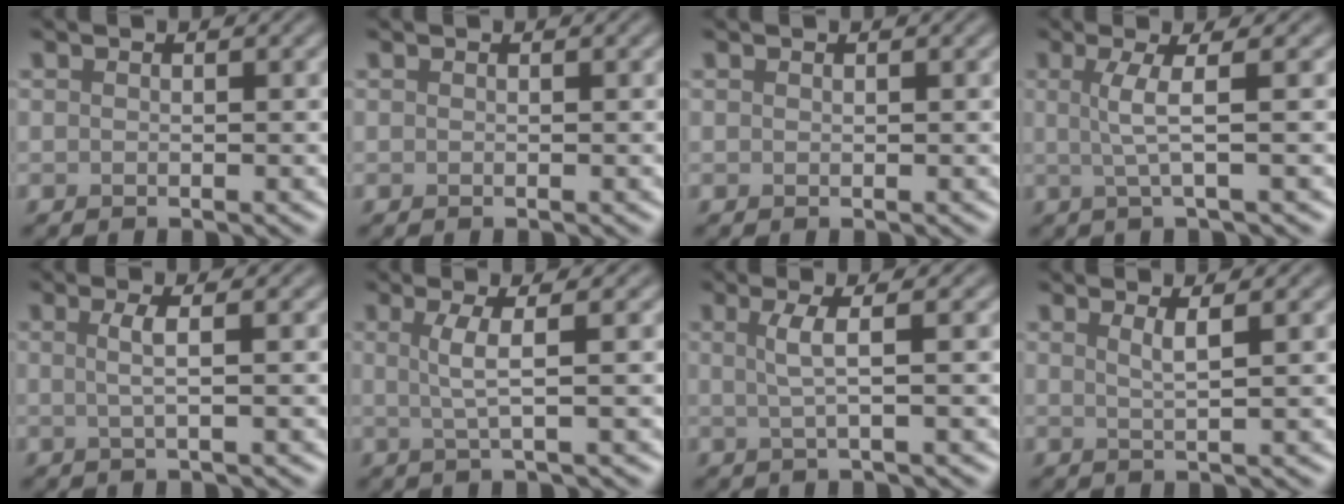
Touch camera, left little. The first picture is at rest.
{"total": 0.0}
{"total": 0.0}
{"total": 3.2, "force": [0.4, 0.6, 3.1], "torque": [-0.059, 0.001, 0.005]}
{"total": 2.2, "force": [0.3, 0.6, 2.1], "torque": [-0.038, 0.002, -0.001]}
{"total": 2.9, "force": [0.5, 0.5, 2.8], "torque": [-0.052, 0.000, 0.008]}
{"total": 2.7, "force": [0.4, 0.6, 2.6], "torque": [-0.048, 0.000, 0.005]}
{"total": 1.9, "force": [0.9, 0.5, 1.7], "torque": [-0.021, 0.001, 0.010]}